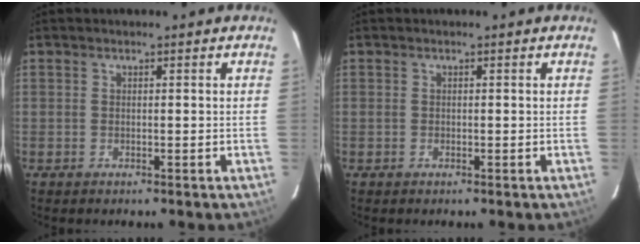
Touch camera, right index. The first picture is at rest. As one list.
[{"total": 0.0}]